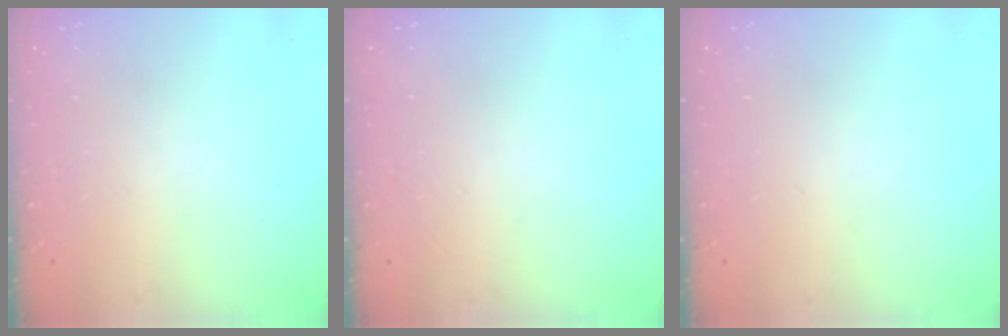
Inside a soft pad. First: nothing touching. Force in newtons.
{"total": 0.0}
{"total": 0.0}